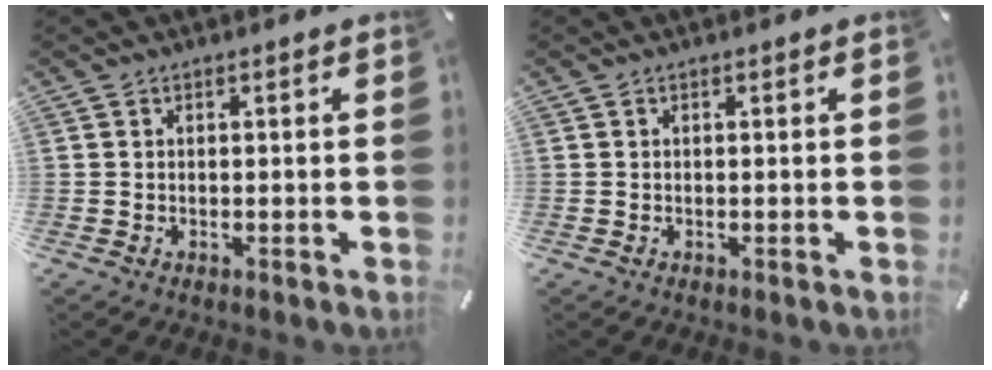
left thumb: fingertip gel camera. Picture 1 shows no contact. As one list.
[{"total": 0.0}]